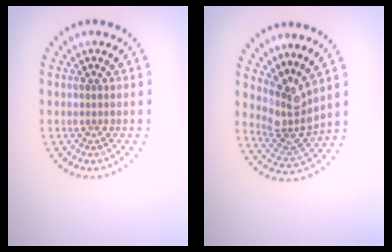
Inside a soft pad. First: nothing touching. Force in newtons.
{"total": 3.6, "press": 2.5, "slide": 2.5}